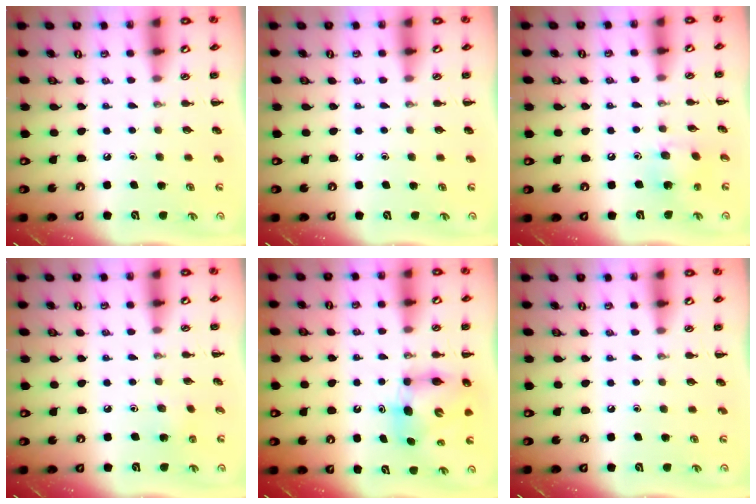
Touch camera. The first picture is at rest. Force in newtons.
{"total": 0.5, "press": 0.1, "slide": 0.5}
{"total": 5.0, "press": 4.9, "slide": 1.0}
{"total": 3.7, "press": 3.5, "slide": 1.3}
{"total": 6.4, "press": 6.3, "slide": 0.9}
{"total": 0.0}